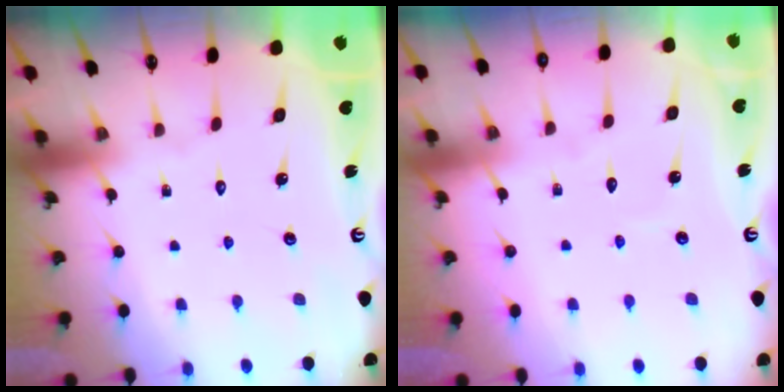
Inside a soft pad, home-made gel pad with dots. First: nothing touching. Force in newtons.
{"total": 2.8, "press": 2.8, "slide": 0.3}